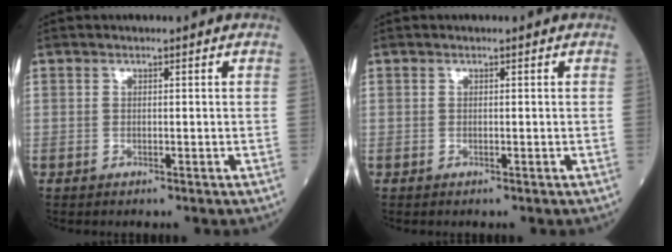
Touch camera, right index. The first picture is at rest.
{"total": 0.0}